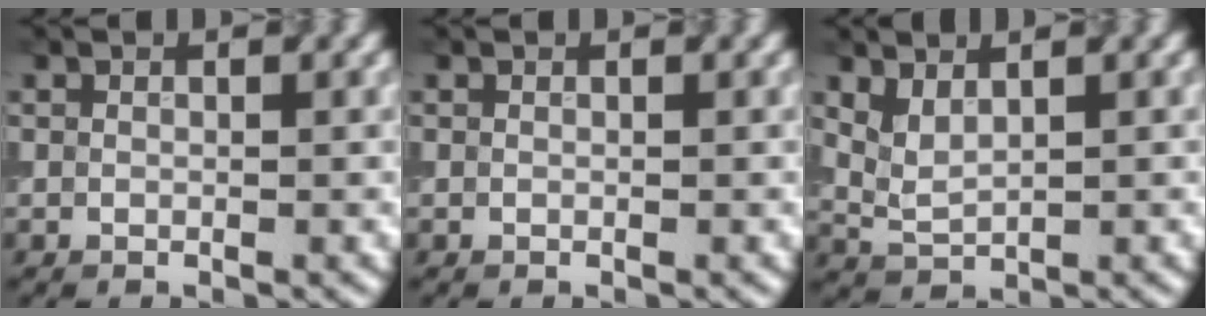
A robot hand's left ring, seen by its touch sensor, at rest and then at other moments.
{"total": 0.0}
{"total": 2.2, "force": [1.2, 0.9, 1.6], "torque": [-0.039, -0.004, 0.030]}